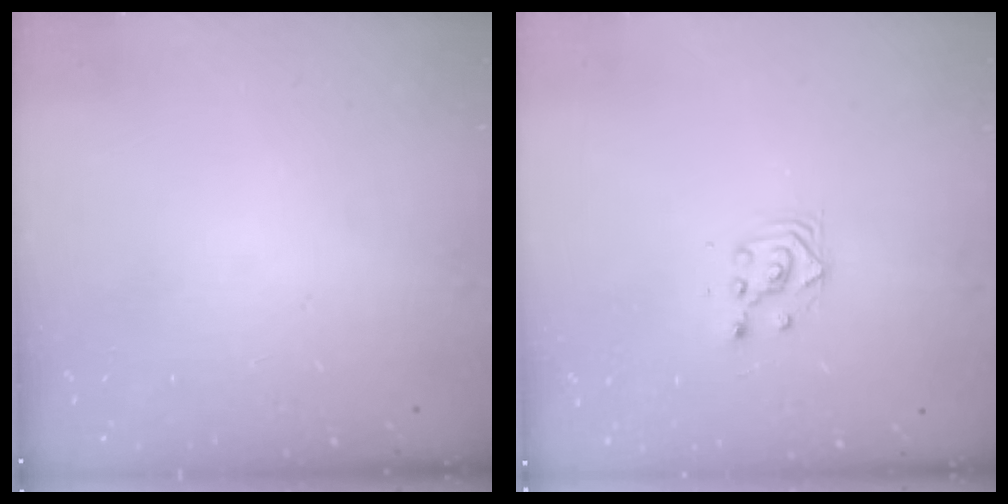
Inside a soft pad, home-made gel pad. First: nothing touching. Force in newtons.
{"total": 2.8, "press": 2.8, "slide": 0.2}